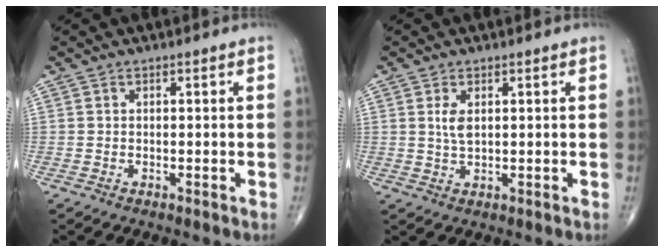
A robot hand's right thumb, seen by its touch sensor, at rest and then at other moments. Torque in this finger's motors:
{"motor_torque": [0.32, 0.31, 0.53, -0.16, 0.20]}